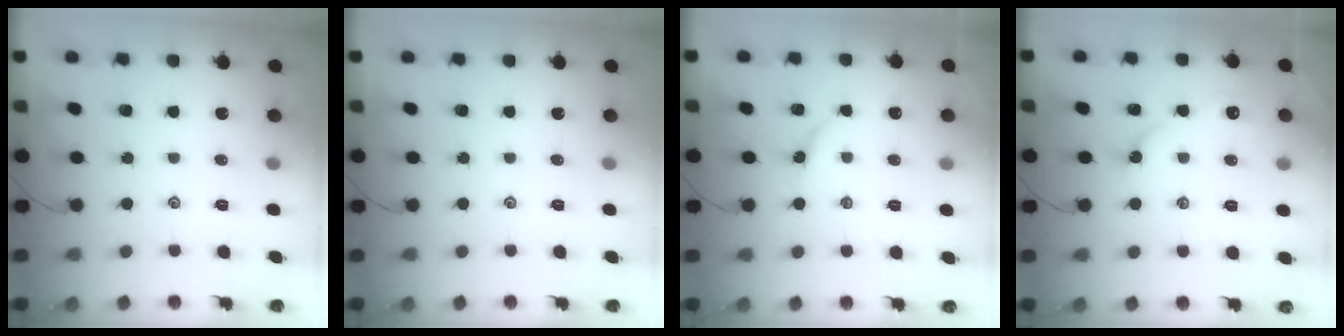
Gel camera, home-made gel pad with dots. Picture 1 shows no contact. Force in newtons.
{"total": 0.0}
{"total": 2.9, "press": 2.9, "slide": 0.3}
{"total": 3.8, "press": 3.7, "slide": 0.5}